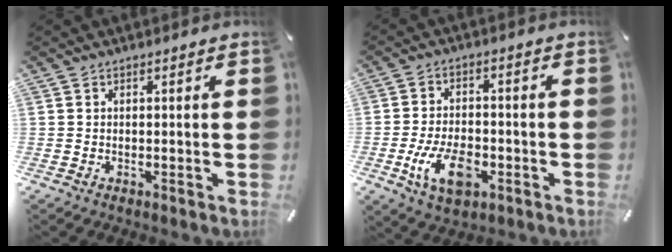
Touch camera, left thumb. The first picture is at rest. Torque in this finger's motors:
{"motor_torque": [1.51, 2.15, 1.14, 0.35, 0.10]}